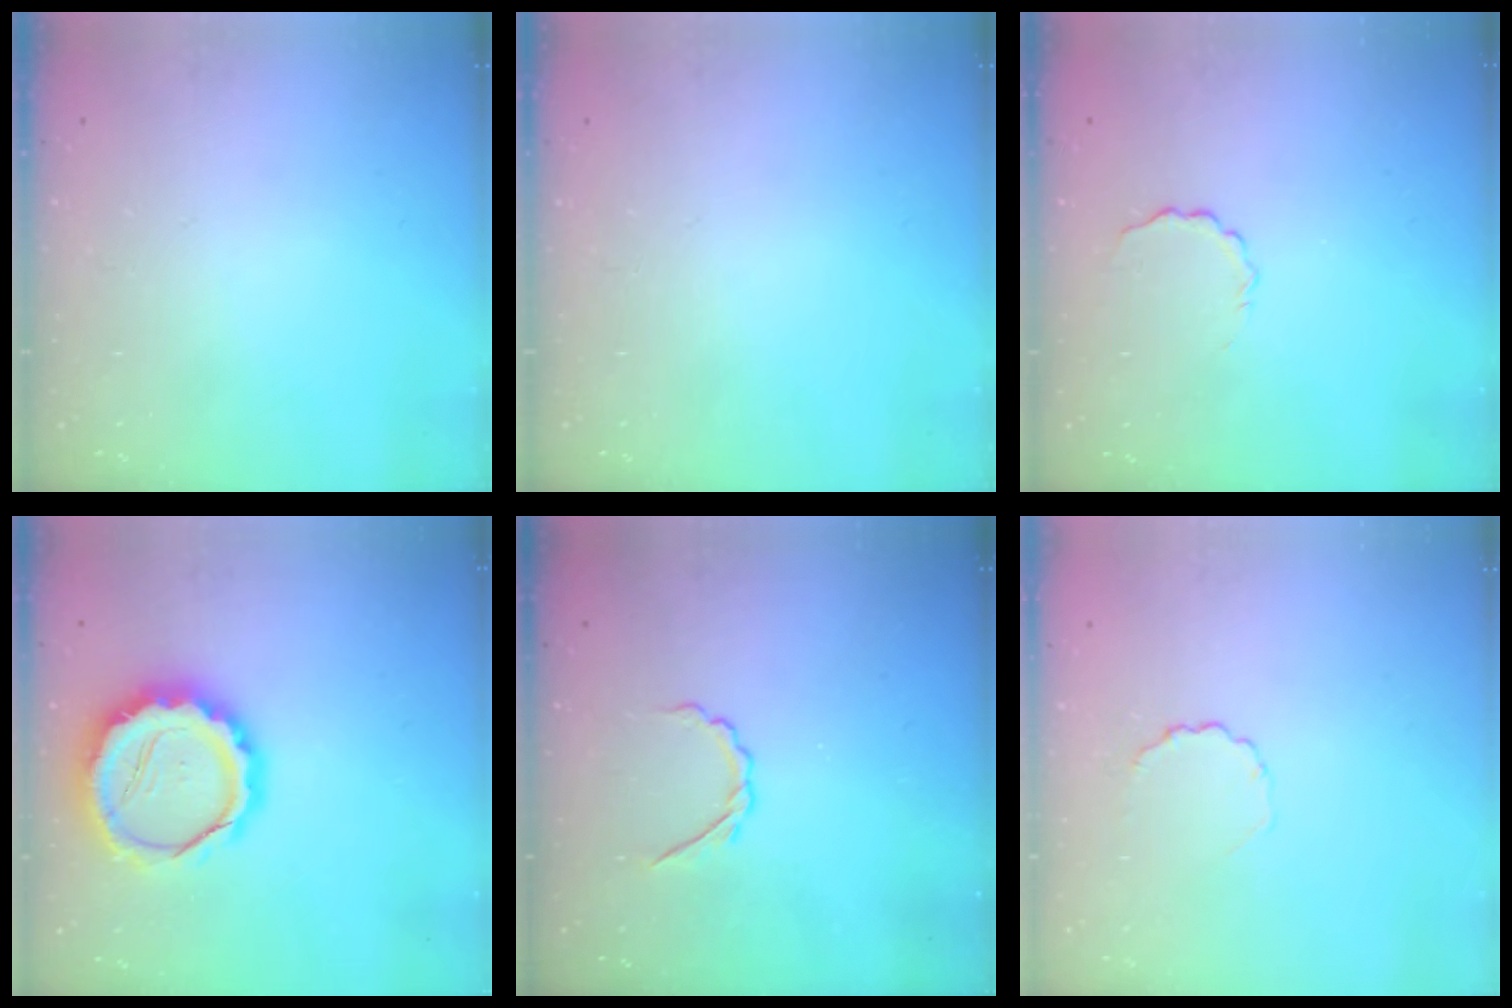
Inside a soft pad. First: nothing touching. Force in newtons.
{"total": 0.0}
{"total": 2.6, "press": 2.5, "slide": 0.8}
{"total": 14.3, "press": 14.0, "slide": 2.9}
{"total": 2.8, "press": 2.6, "slide": 0.8}
{"total": 2.6, "press": 2.3, "slide": 1.0}